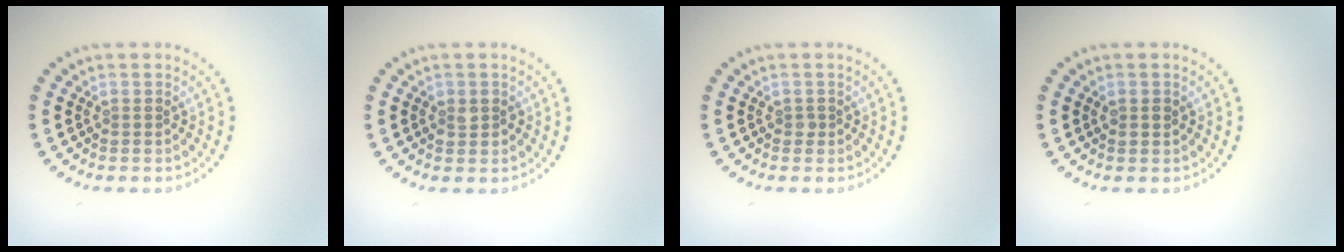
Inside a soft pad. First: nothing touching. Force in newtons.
{"total": 1.4, "press": 1.4, "slide": 0.2}
{"total": 0.6, "press": 0.4, "slide": 0.4}
{"total": 1.0, "press": 1.0, "slide": 0.2}